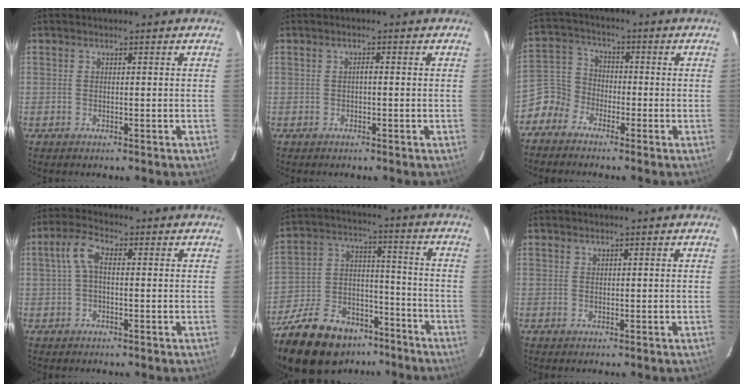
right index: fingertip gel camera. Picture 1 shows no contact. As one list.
[{"total": 0.7, "force": [-0.2, 0.3, 0.7], "torque": [-0.012, 0.006, -0.005]}, {"total": 6.4, "force": [-4.2, 4.8, 0.7], "torque": [-0.020, 0.027, -0.100]}, {"total": 4.5, "force": [0.3, 2.1, 4.0], "torque": [-0.082, 0.015, 0.007]}, {"total": 25.1, "force": [-17.9, 13.0, 11.9], "torque": [-0.272, 0.011, -0.276]}, {"total": 0.0}]